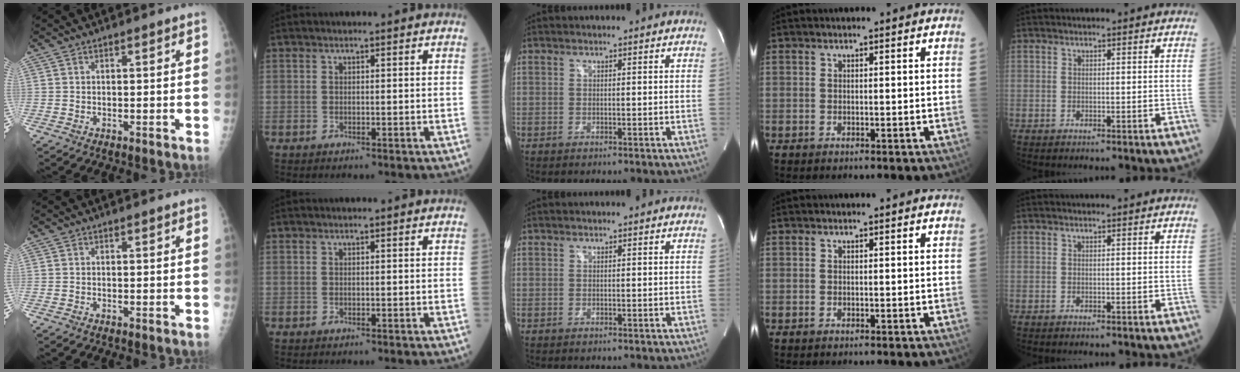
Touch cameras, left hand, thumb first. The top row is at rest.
{}